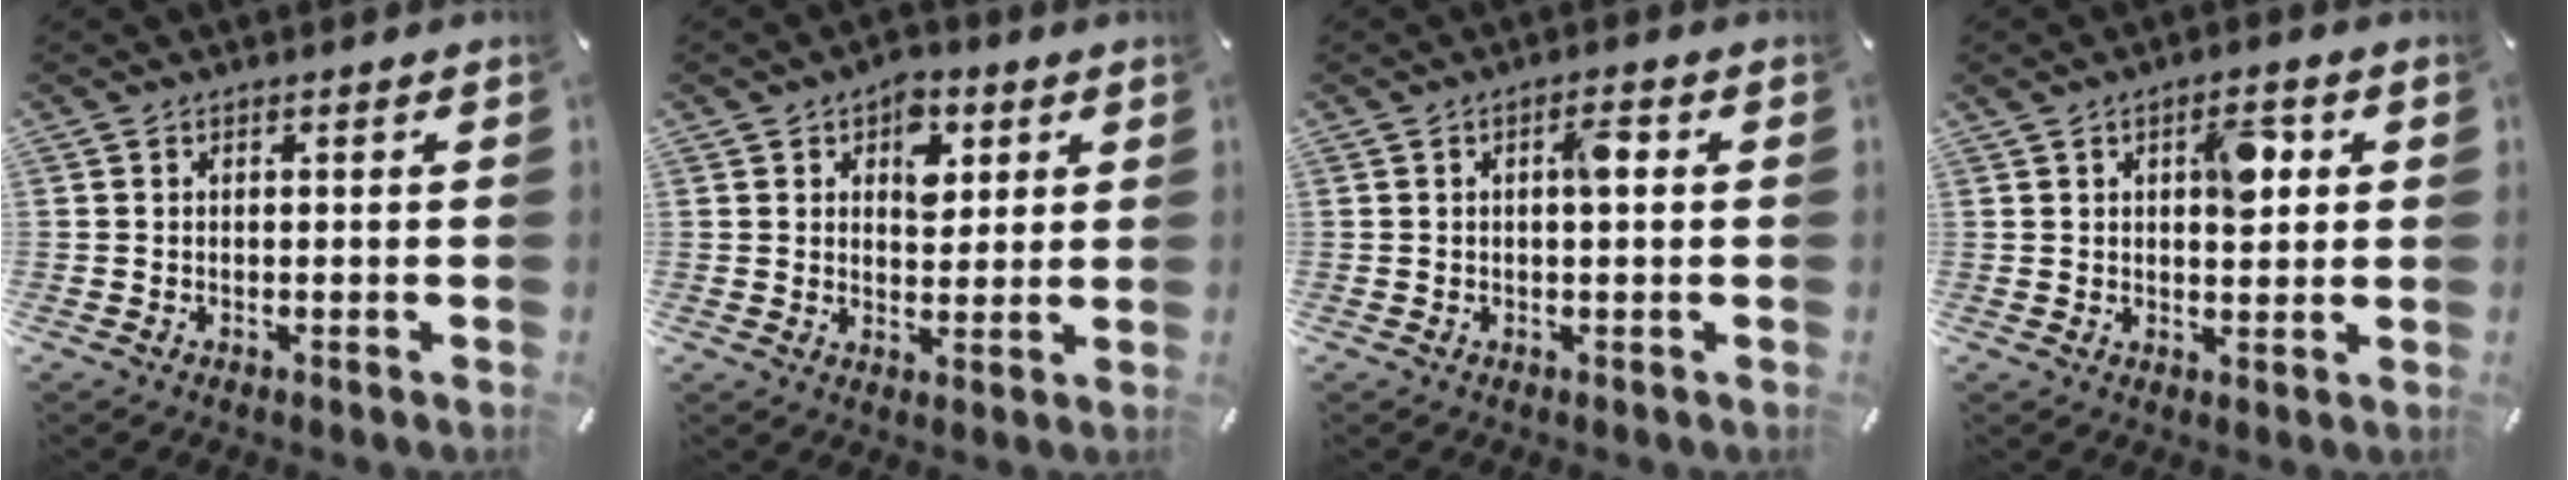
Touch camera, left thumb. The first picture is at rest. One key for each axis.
{"total": 6.9, "fx": 3.0, "fy": 4.9, "fz": 3.8, "tx": -0.032, "ty": -0.008, "tz": 0.043}
{"total": 4.4, "fx": 0.8, "fy": 1.5, "fz": 4.0, "tx": -0.065, "ty": 0.004, "tz": 0.006}
{"total": 8.3, "fx": 2.4, "fy": 4.5, "fz": 6.6, "tx": -0.078, "ty": -0.010, "tz": 0.030}